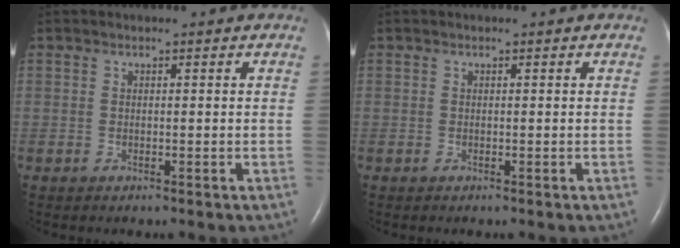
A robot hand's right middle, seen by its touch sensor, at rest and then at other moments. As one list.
[{"total": 0.0}]